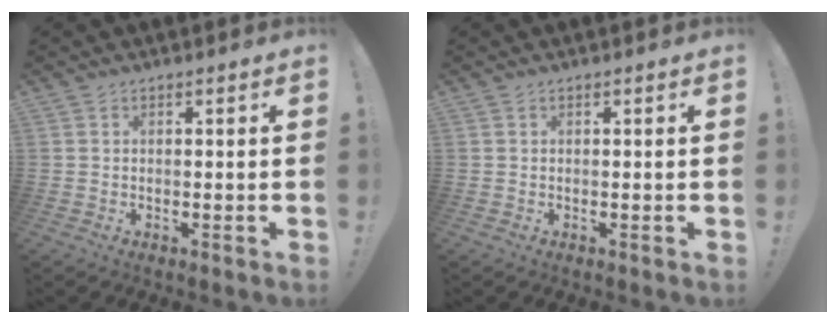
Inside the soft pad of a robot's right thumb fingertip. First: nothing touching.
{"total": 0.0}